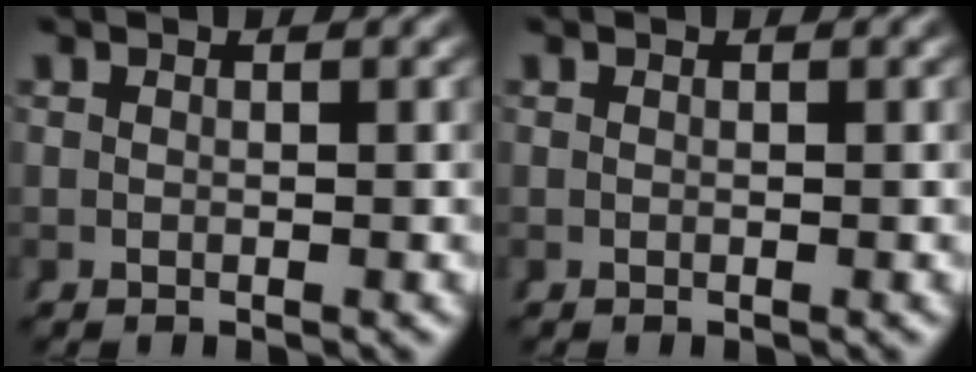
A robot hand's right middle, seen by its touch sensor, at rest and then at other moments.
{"total": 0.0}